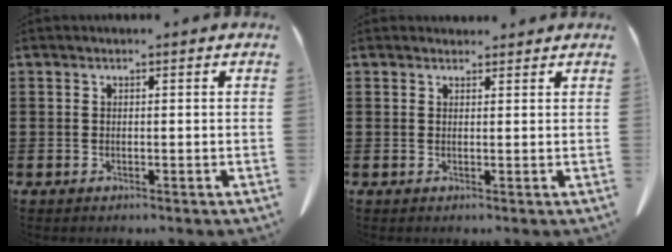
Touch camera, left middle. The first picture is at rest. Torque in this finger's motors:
{"motor_torque": [0.06, -0.07, 0.02, 0.03]}